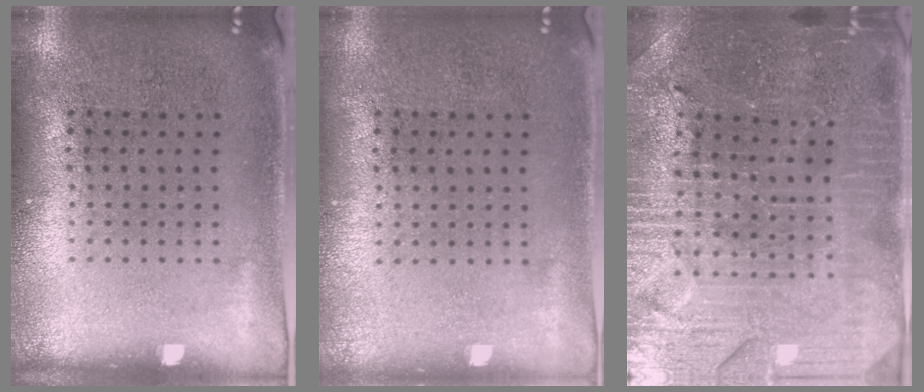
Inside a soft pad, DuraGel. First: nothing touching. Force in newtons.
{"total": 0.0}
{"total": 3.5, "press": 3.4, "slide": 0.6}